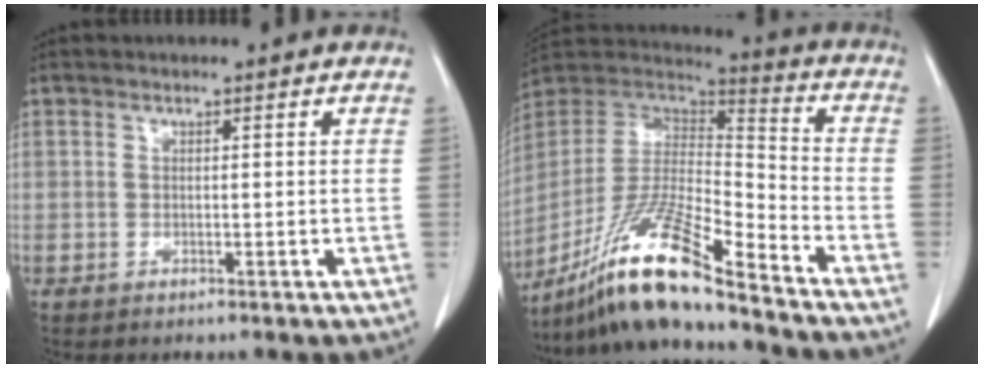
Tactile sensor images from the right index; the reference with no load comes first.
{"total": 18.3, "force": [-14.2, 0.7, 11.5], "torque": [-0.237, -0.010, -0.267]}